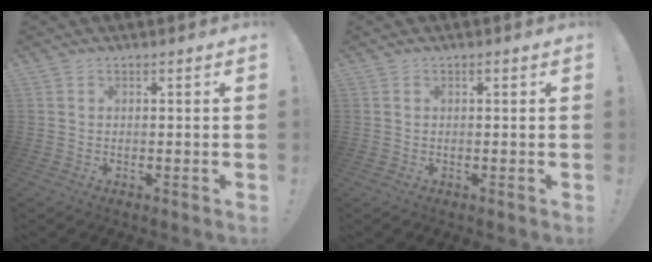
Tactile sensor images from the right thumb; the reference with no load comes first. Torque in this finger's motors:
{"motor_torque": [-0.07, 0.24, 0.26, -0.19, 0.01]}